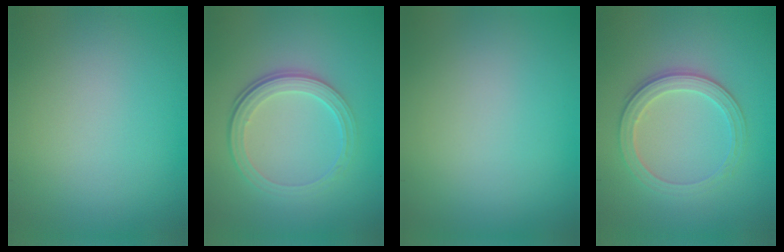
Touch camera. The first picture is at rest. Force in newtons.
{"total": 4.2, "press": 2.9, "slide": 3.1}
{"total": 0.0}
{"total": 3.1, "press": 2.9, "slide": 1.0}